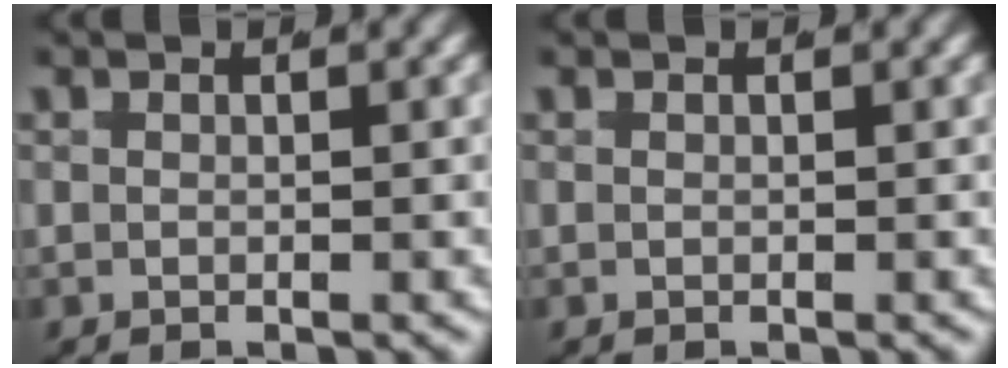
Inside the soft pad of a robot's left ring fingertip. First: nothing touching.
{"total": 0.0}